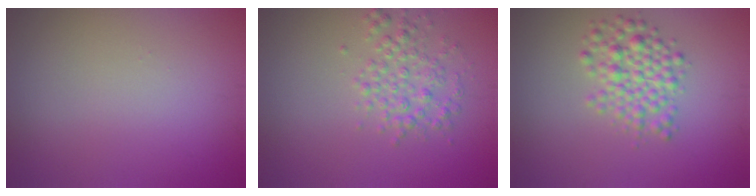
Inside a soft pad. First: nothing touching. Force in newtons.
{"total": 2.8, "press": 2.8, "slide": 0.0}
{"total": 3.6, "press": 3.6, "slide": 0.2}